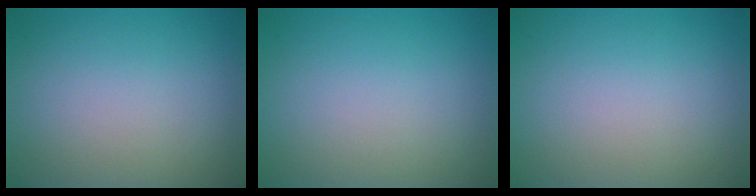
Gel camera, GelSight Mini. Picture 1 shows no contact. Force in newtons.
{"total": 0.0}
{"total": 0.0}